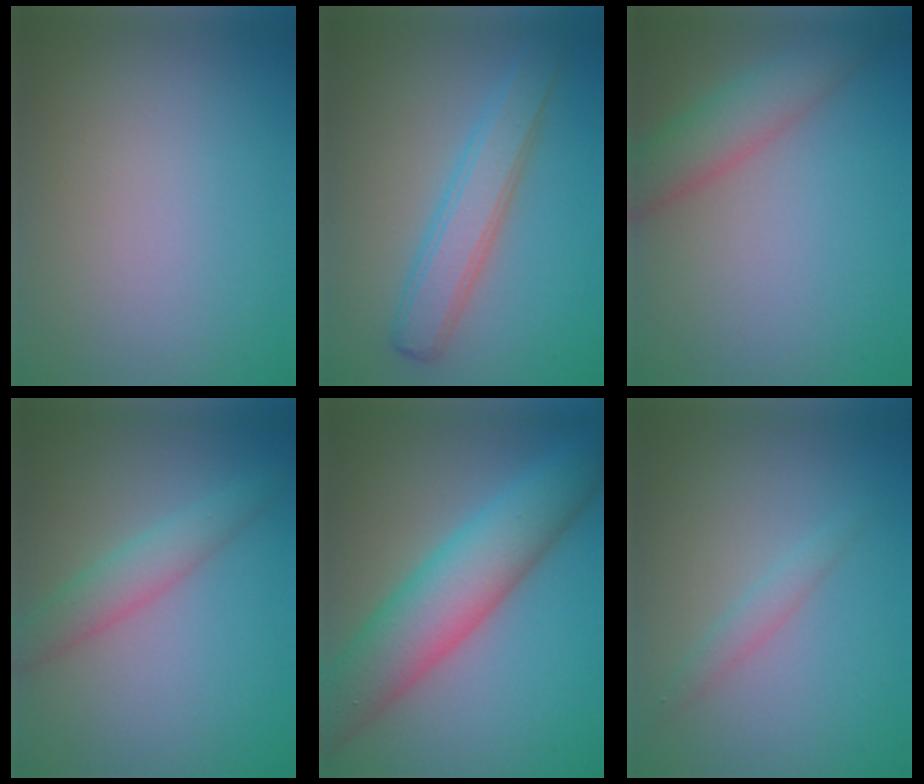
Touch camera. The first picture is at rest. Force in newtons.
{"total": 4.3, "press": 4.3, "slide": 0.1}
{"total": 4.3, "press": 4.3, "slide": 0.3}
{"total": 2.9, "press": 2.9, "slide": 0.1}
{"total": 8.9, "press": 8.9, "slide": 0.2}
{"total": 1.4, "press": 1.4, "slide": 0.0}